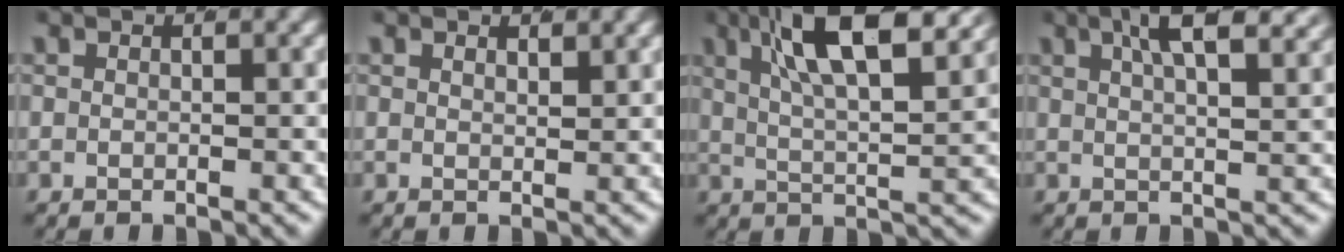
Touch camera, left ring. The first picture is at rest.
{"total": 0.9, "force": [0.8, -0.3, 0.3], "torque": [-0.003, -0.010, 0.018]}
{"total": 9.0, "force": [4.4, 2.3, 7.5], "torque": [-0.121, 0.002, 0.071]}
{"total": 5.4, "force": [3.6, 0.7, 3.9], "torque": [-0.060, 0.006, 0.058]}